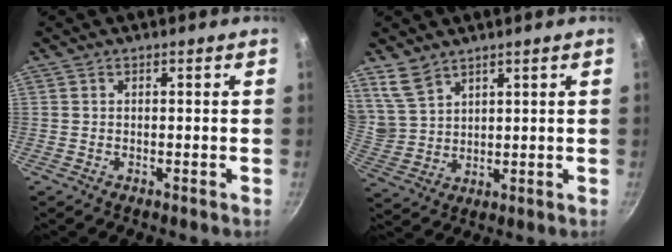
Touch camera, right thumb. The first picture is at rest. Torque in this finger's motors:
{"motor_torque": [-0.09, 0.48, 0.85, 0.55, 0.18]}